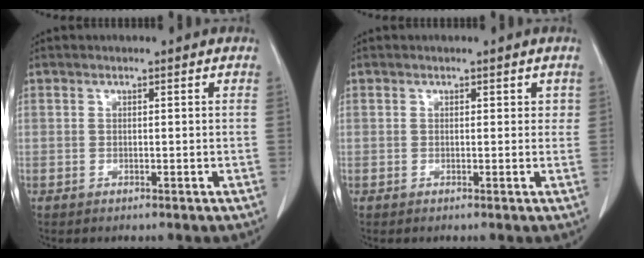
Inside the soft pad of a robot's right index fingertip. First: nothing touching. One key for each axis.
{"total": 1.2, "fx": 0.5, "fy": 0.9, "fz": 0.5, "tx": 0.004, "ty": 0.004, "tz": 0.003}